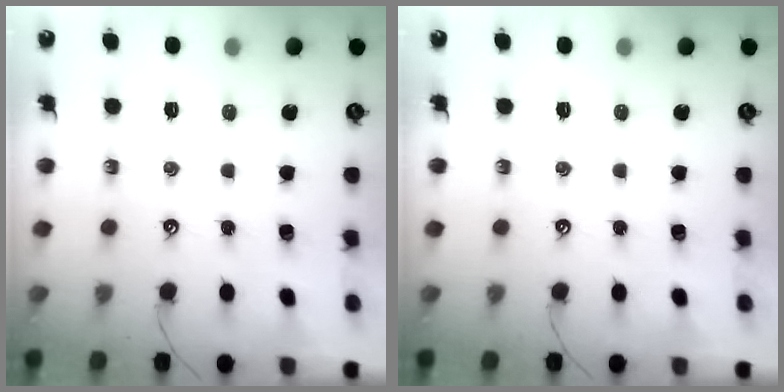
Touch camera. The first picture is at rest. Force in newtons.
{"total": 0.0}